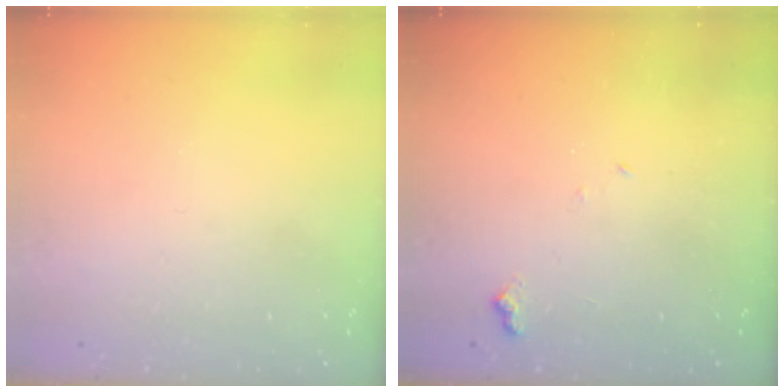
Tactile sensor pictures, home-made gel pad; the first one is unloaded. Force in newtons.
{"total": 5.6, "press": 5.6, "slide": 0.9}